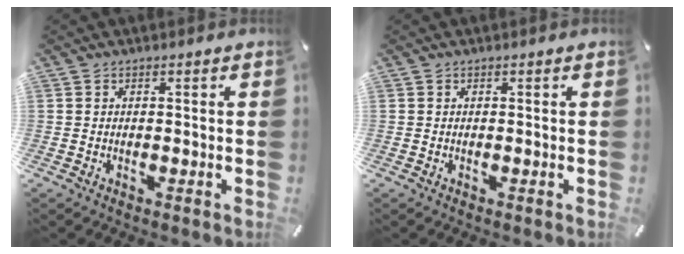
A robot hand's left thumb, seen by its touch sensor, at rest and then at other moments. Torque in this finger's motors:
{"motor_torque": [-0.13, -0.08, 0.02, -0.03, 0.00]}